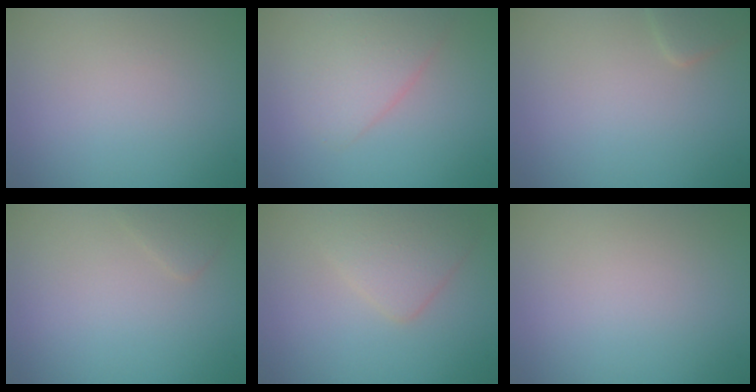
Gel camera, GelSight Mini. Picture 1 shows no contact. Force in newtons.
{"total": 2.8, "press": 2.7, "slide": 0.2}
{"total": 1.6, "press": 1.6, "slide": 0.1}
{"total": 1.1, "press": 1.1, "slide": 0.0}
{"total": 3.0, "press": 3.0, "slide": 0.1}
{"total": 0.0}